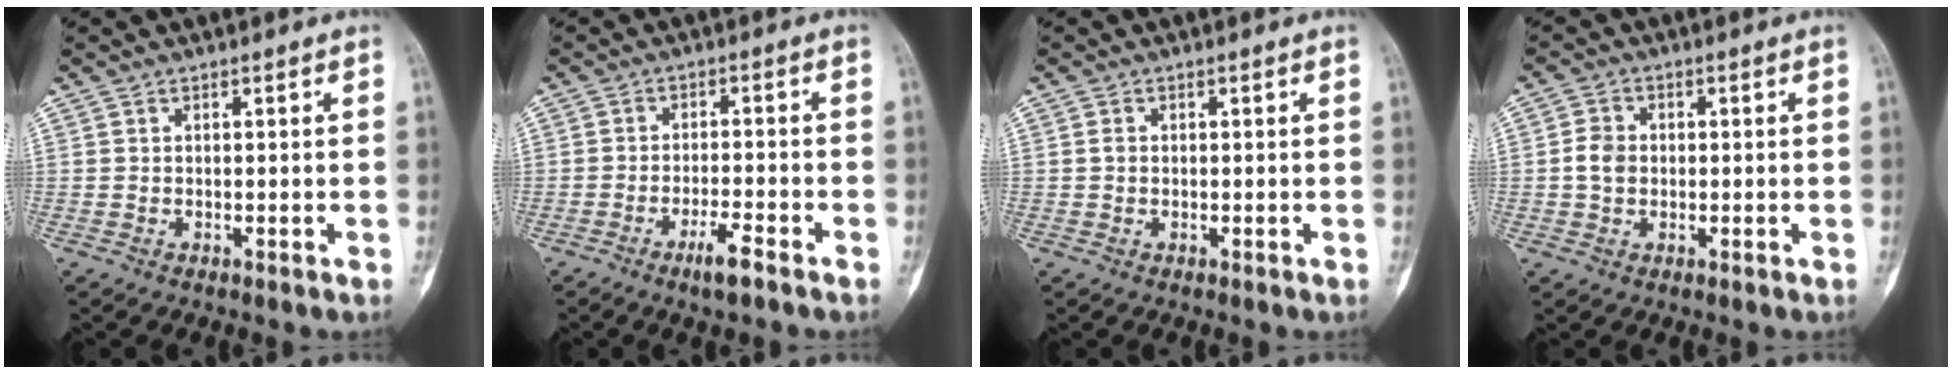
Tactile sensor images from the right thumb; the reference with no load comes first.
{"total": 4.4, "force": [-2.9, 0.7, 3.2], "torque": [-0.067, 0.013, -0.051]}
{"total": 0.8, "force": [0.0, 0.7, 0.5], "torque": [-0.007, 0.002, -0.001]}
{"total": 3.8, "force": [-0.2, 3.1, 2.2], "torque": [-0.034, 0.007, -0.007]}